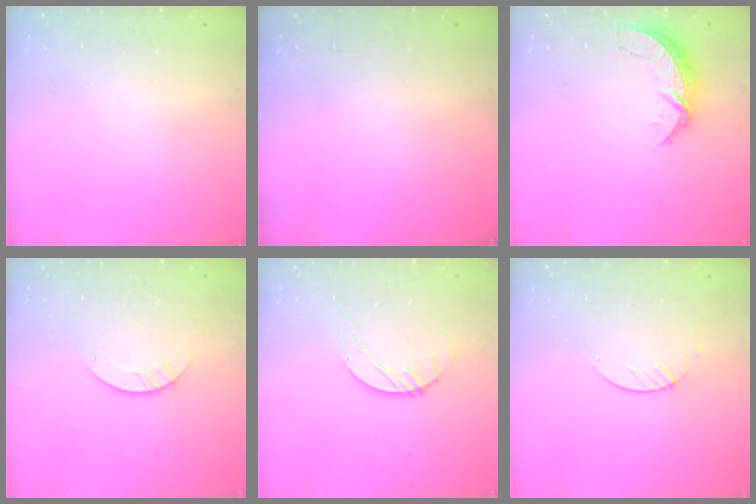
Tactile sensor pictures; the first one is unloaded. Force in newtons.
{"total": 0.0}
{"total": 6.9, "press": 6.9, "slide": 0.6}
{"total": 2.9, "press": 2.9, "slide": 0.3}
{"total": 2.9, "press": 2.8, "slide": 0.3}
{"total": 1.9, "press": 1.9, "slide": 0.3}